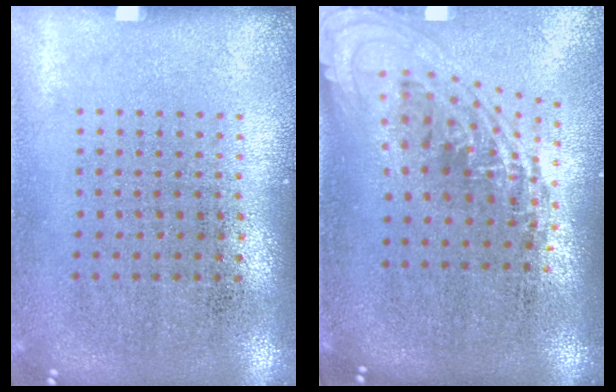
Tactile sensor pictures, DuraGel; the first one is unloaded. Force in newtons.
{"total": 2.3, "press": 1.7, "slide": 1.6}